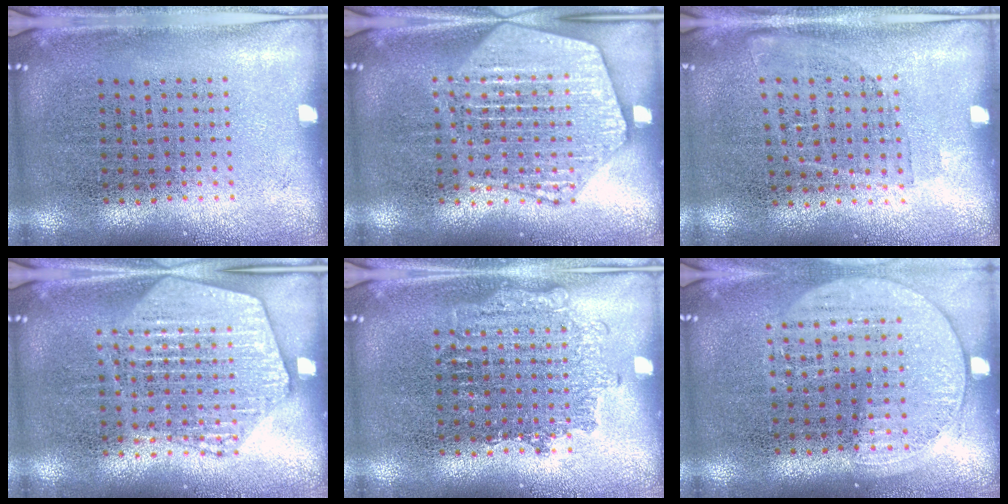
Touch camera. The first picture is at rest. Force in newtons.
{"total": 2.2, "press": 2.2, "slide": 0.2}
{"total": 1.0, "press": 0.8, "slide": 0.5}
{"total": 1.8, "press": 1.8, "slide": 0.2}
{"total": 1.7, "press": 1.6, "slide": 0.3}
{"total": 1.5, "press": 1.4, "slide": 0.5}